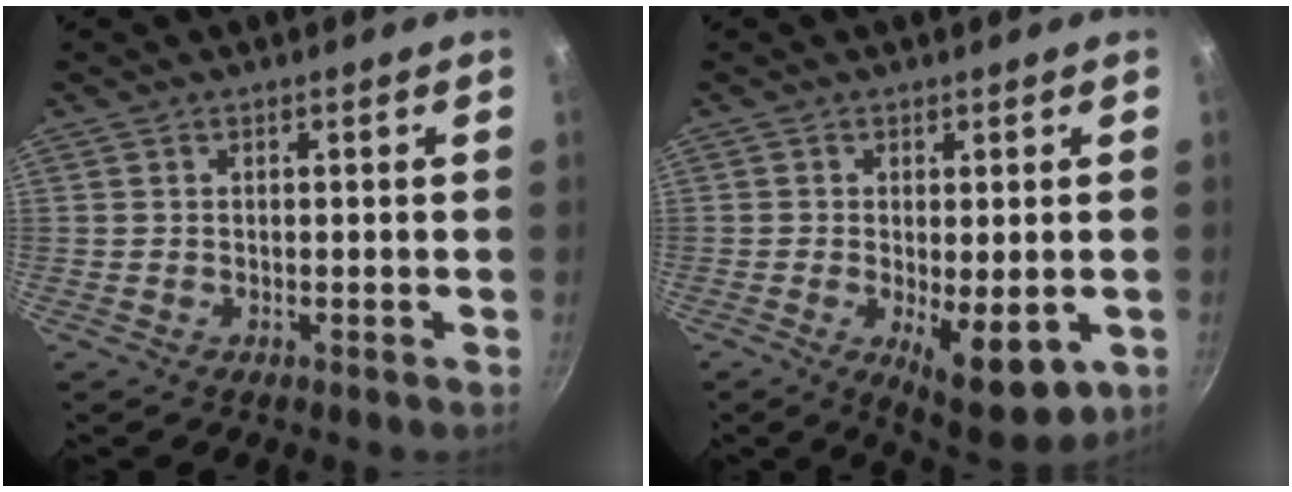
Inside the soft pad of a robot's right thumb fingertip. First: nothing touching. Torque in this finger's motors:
{"motor_torque": [-0.15, 0.34, -0.02, -0.10, 0.04]}